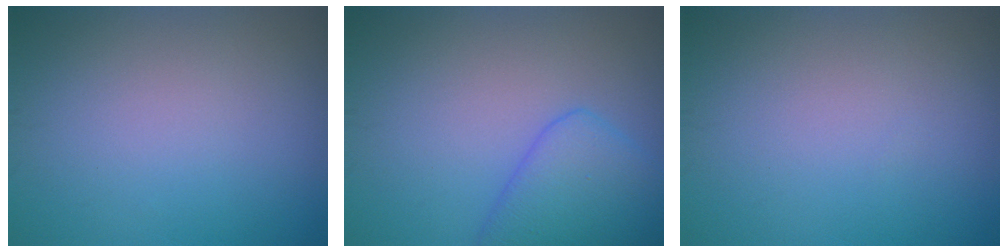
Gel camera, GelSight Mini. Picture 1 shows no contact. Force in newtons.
{"total": 4.6, "press": 4.6, "slide": 0.2}
{"total": 0.0}